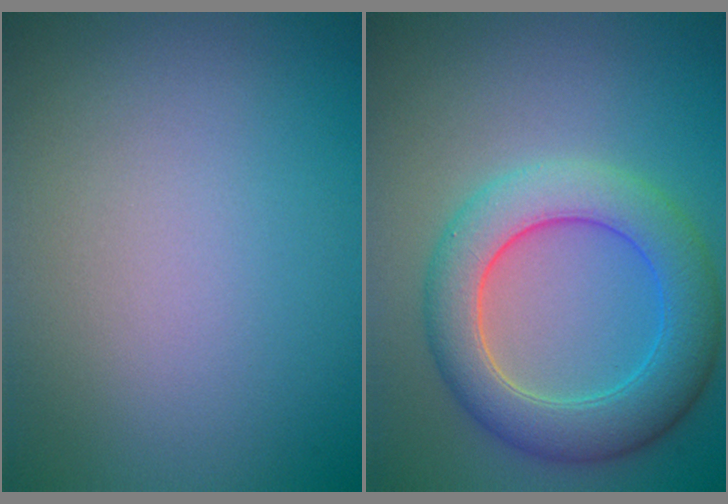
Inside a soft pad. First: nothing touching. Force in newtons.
{"total": 6.8, "press": 6.8, "slide": 0.5}